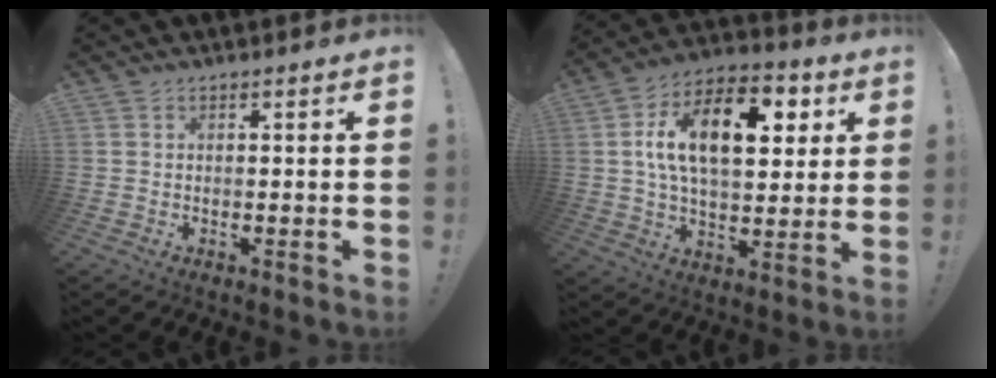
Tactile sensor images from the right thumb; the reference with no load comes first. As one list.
[{"total": 19.1, "force": [5.4, 10.5, 15.0], "torque": [-0.243, -0.007, 0.083]}]